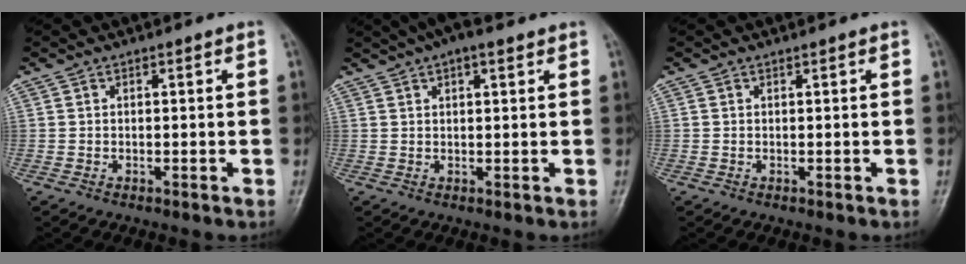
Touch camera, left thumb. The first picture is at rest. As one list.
[{"total": 6.1, "force": [3.8, 2.3, 4.2], "torque": [-0.064, 0.015, 0.057]}, {"total": 0.0}]